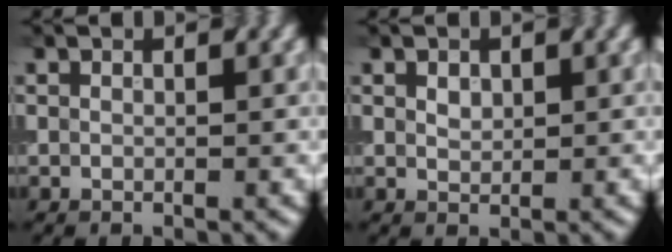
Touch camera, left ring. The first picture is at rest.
{"total": 1.2, "force": [0.5, 0.8, 0.9], "torque": [-0.015, 0.007, 0.012]}